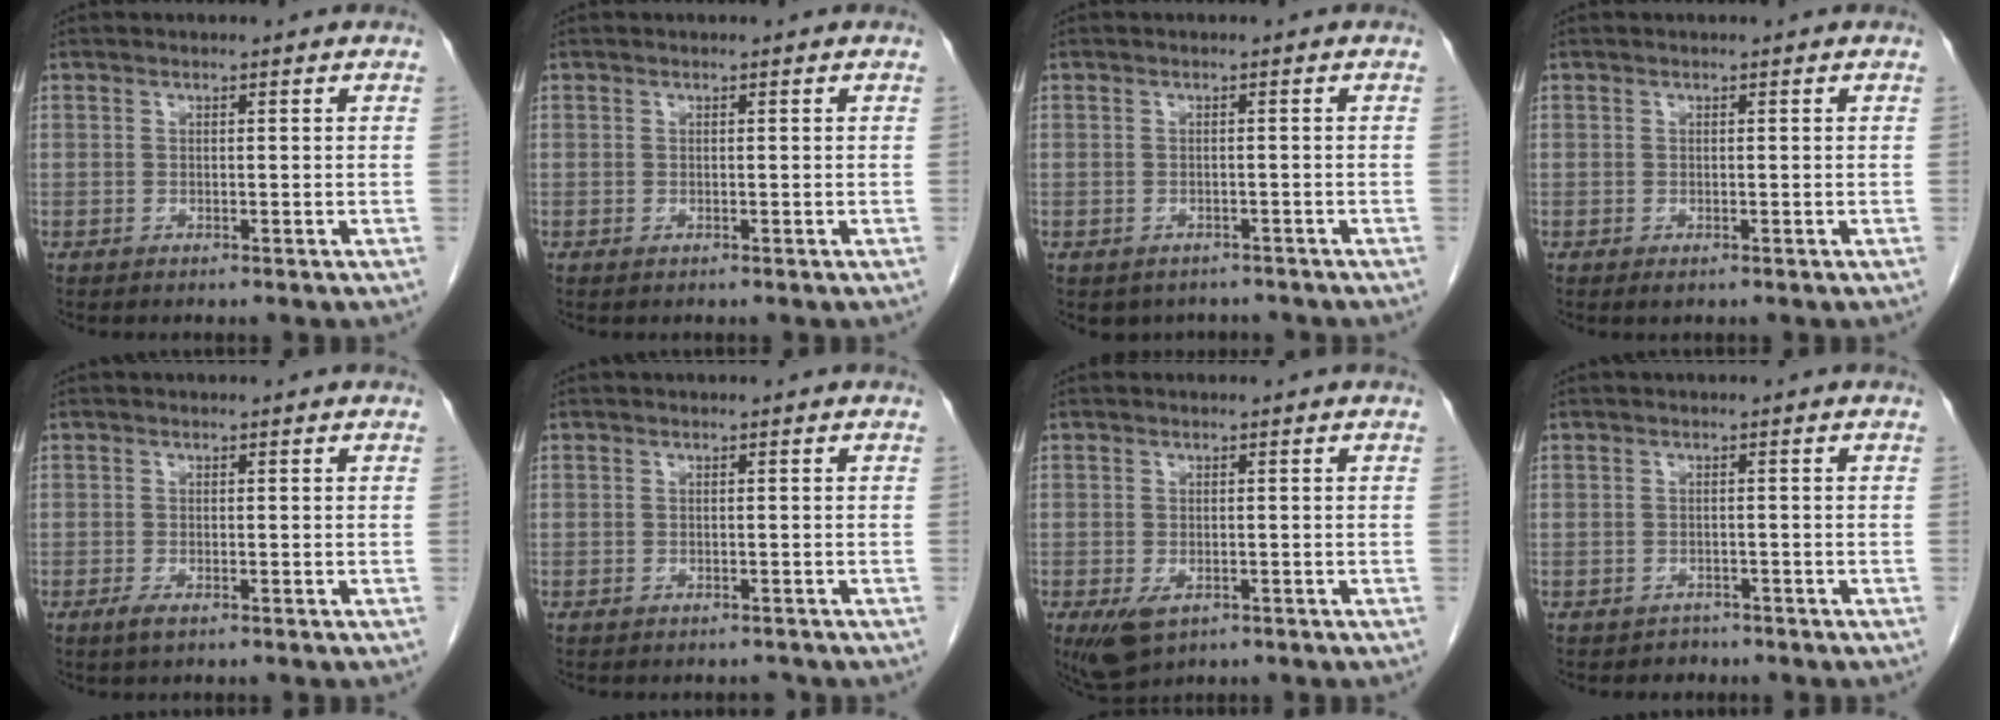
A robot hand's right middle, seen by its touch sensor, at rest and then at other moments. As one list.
[{"total": 0.0}, {"total": 4.2, "force": [-3.5, 2.2, 0.5], "torque": [-0.001, 0.007, -0.041]}, {"total": 0.6, "force": [-0.2, 0.2, 0.4], "torque": [-0.005, -0.002, 0.000]}, {"total": 1.5, "force": [-0.9, 0.4, 1.2], "torque": [-0.027, -0.003, -0.014]}, {"total": 1.2, "force": [-1.1, 0.6, 0.1], "torque": [-0.001, 0.001, -0.015]}, {"total": 4.2, "force": [-2.0, 2.3, 3.0], "torque": [-0.061, -0.010, -0.025]}, {"total": 1.8, "force": [-1.3, 1.1, -0.3], "torque": [-0.004, 0.004, -0.023]}]